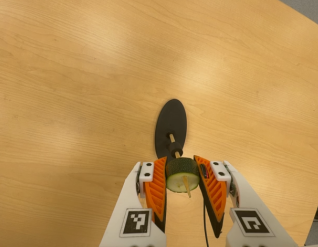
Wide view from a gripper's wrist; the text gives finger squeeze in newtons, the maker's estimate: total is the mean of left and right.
{"total": 11.3, "left": 11.2, "right": 11.5}